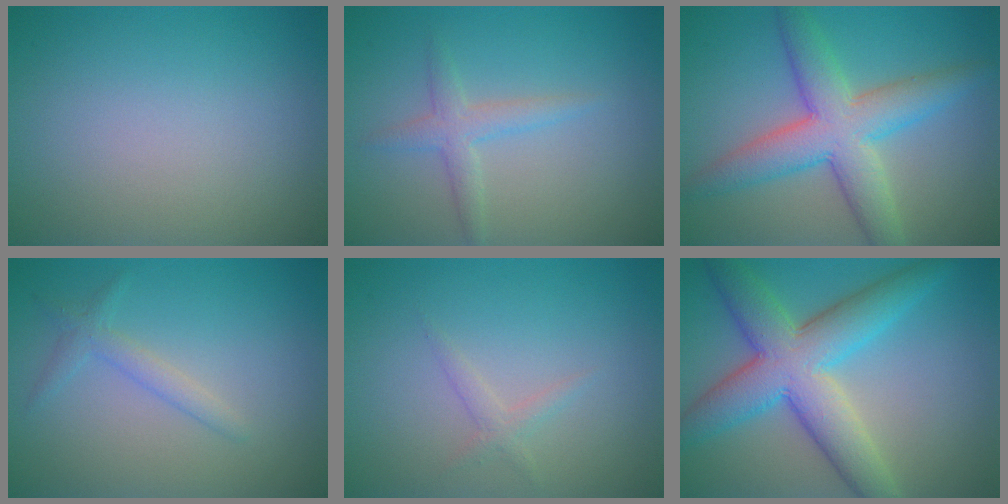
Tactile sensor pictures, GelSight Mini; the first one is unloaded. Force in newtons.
{"total": 2.1, "press": 2.1, "slide": 0.1}
{"total": 6.9, "press": 6.9, "slide": 0.1}
{"total": 1.7, "press": 1.6, "slide": 0.2}
{"total": 1.2, "press": 1.2, "slide": 0.1}
{"total": 8.7, "press": 8.7, "slide": 0.2}